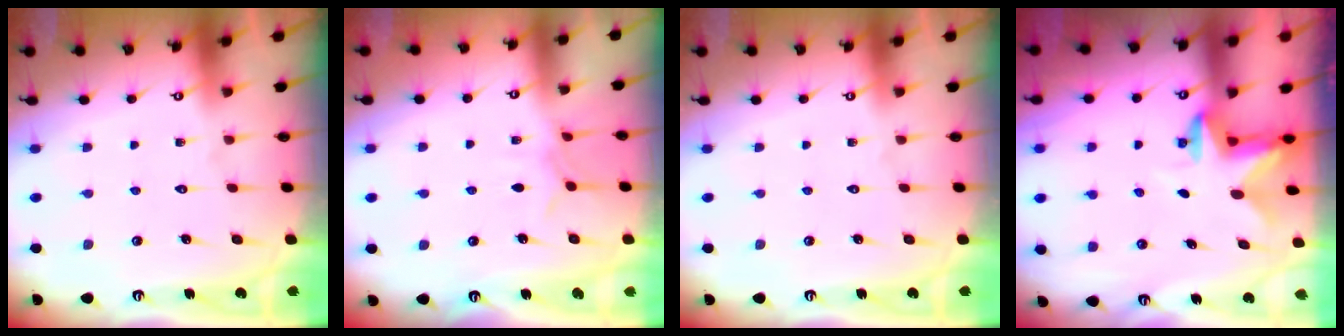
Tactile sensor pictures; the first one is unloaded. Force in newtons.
{"total": 4.6, "press": 4.6, "slide": 0.6}
{"total": 0.0}
{"total": 2.7, "press": 2.6, "slide": 0.6}